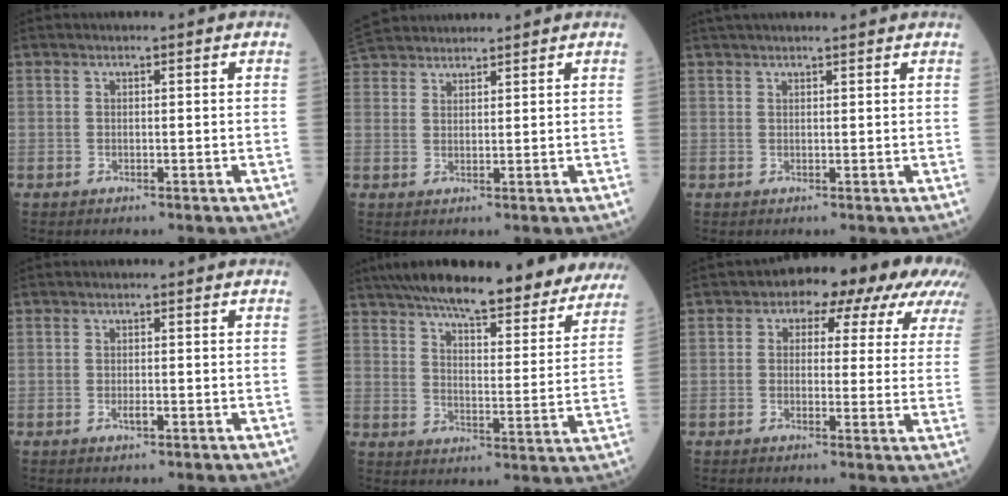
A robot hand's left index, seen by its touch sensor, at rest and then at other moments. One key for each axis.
{"total": 7.0, "fx": 6.6, "fy": 1.5, "fz": 1.8, "tx": -0.038, "ty": 0.037, "tz": 0.125}
{"total": 5.8, "fx": 5.2, "fy": 0.1, "fz": 2.5, "tx": -0.033, "ty": 0.035, "tz": 0.072}
{"total": 1.0, "fx": -0.6, "fy": 0.2, "fz": 0.8, "tx": -0.019, "ty": -0.002, "tz": -0.009}
{"total": 28.4, "fx": 24.3, "fy": 5.7, "fz": 13.5, "tx": -0.209, "ty": -0.020, "tz": 0.308}
{"total": 12.8, "fx": 8.1, "fy": 6.7, "fz": 7.4, "tx": -0.065, "ty": 0.035, "tz": 0.071}